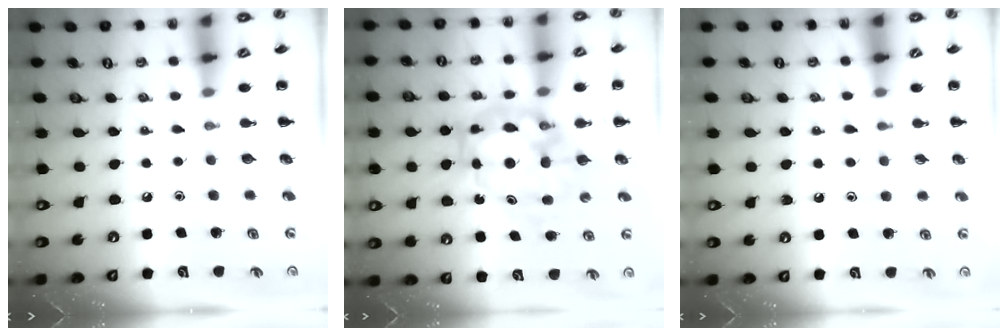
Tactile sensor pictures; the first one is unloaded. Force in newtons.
{"total": 9.2, "press": 8.9, "slide": 2.6}
{"total": 4.1, "press": 3.9, "slide": 1.3}